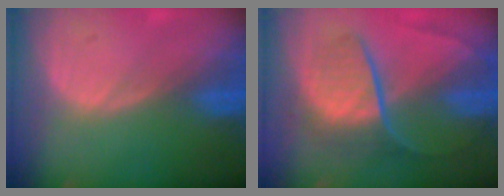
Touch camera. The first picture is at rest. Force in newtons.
{"total": 9.0, "press": 7.4, "slide": 5.1}